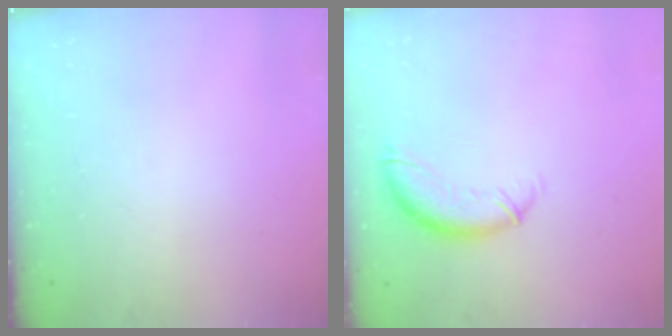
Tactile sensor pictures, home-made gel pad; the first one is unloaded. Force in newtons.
{"total": 10.5, "press": 10.5, "slide": 0.7}